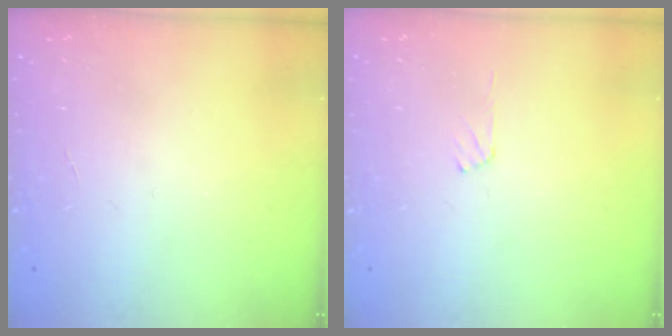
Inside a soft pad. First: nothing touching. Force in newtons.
{"total": 4.7, "press": 4.7, "slide": 0.4}